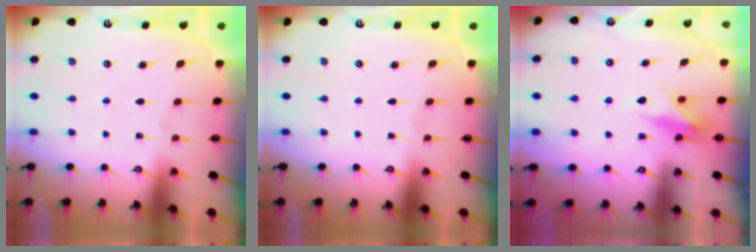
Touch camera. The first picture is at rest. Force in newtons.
{"total": 0.0}
{"total": 10.0, "press": 10.0, "slide": 0.7}